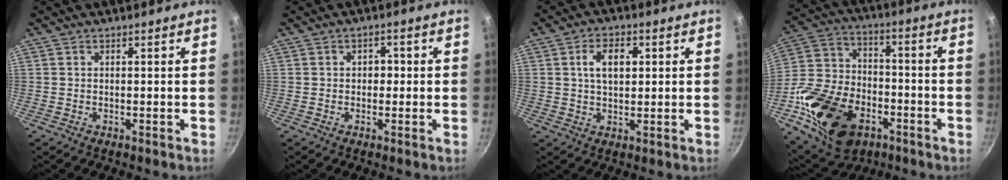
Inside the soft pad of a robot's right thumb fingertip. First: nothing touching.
{"total": 2.5, "force": [0.0, 2.0, 1.5], "torque": [-0.005, 0.006, -0.002]}
{"total": 6.4, "force": [1.5, 3.9, 4.9], "torque": [-0.067, 0.003, 0.025]}
{"total": 23.6, "force": [-9.3, 15.8, 15.0], "torque": [-0.271, 0.042, -0.157]}